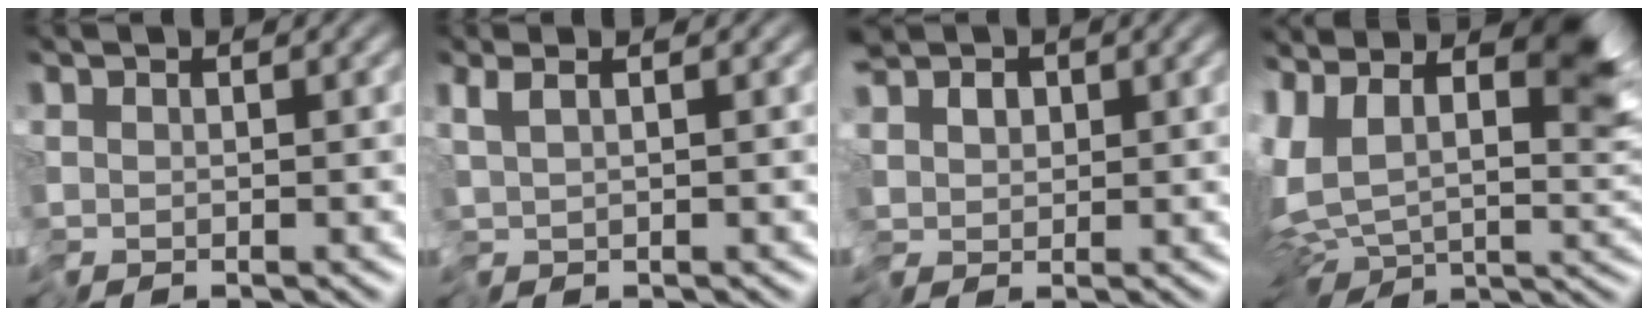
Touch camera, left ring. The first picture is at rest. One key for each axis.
{"total": 0.7, "fx": 0.1, "fy": -0.2, "fz": 0.6, "tx": -0.014, "ty": -0.005, "tz": 0.005}
{"total": 2.3, "fx": 0.2, "fy": 1.5, "fz": 1.8, "tx": -0.037, "ty": 0.000, "tz": -0.002}
{"total": 10.1, "fx": 3.8, "fy": 5.2, "fz": 7.8, "tx": -0.157, "ty": -0.009, "tz": 0.079}